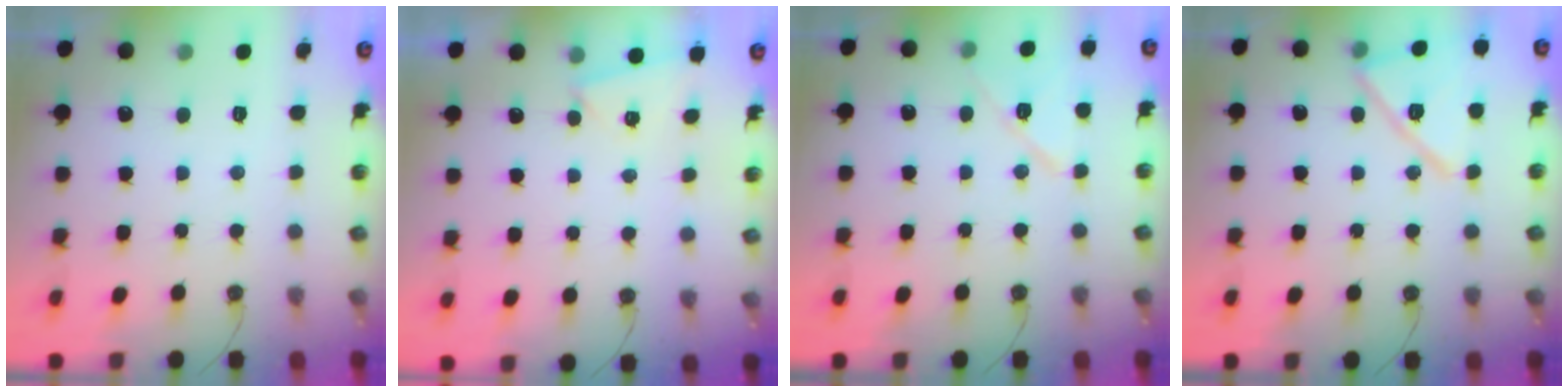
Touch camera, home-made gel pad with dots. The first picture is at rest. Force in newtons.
{"total": 2.5, "press": 1.6, "slide": 1.9}
{"total": 10.3, "press": 10.1, "slide": 1.6}
{"total": 14.7, "press": 14.7, "slide": 0.6}